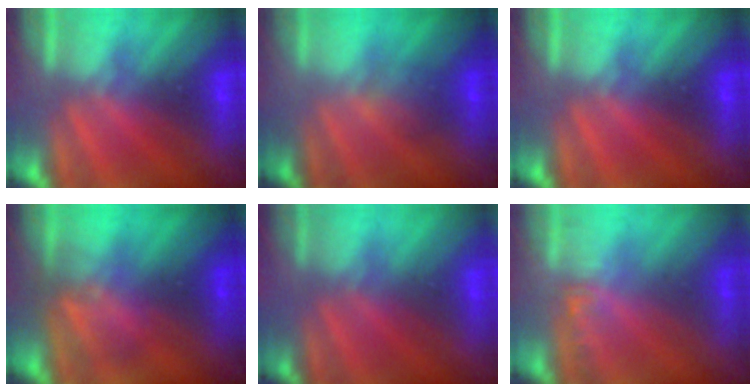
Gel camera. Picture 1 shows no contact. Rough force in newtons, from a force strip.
{"total": 1.8}
{"total": 0.0}
{"total": 2.9}
{"total": 2.6}
{"total": 1.2}